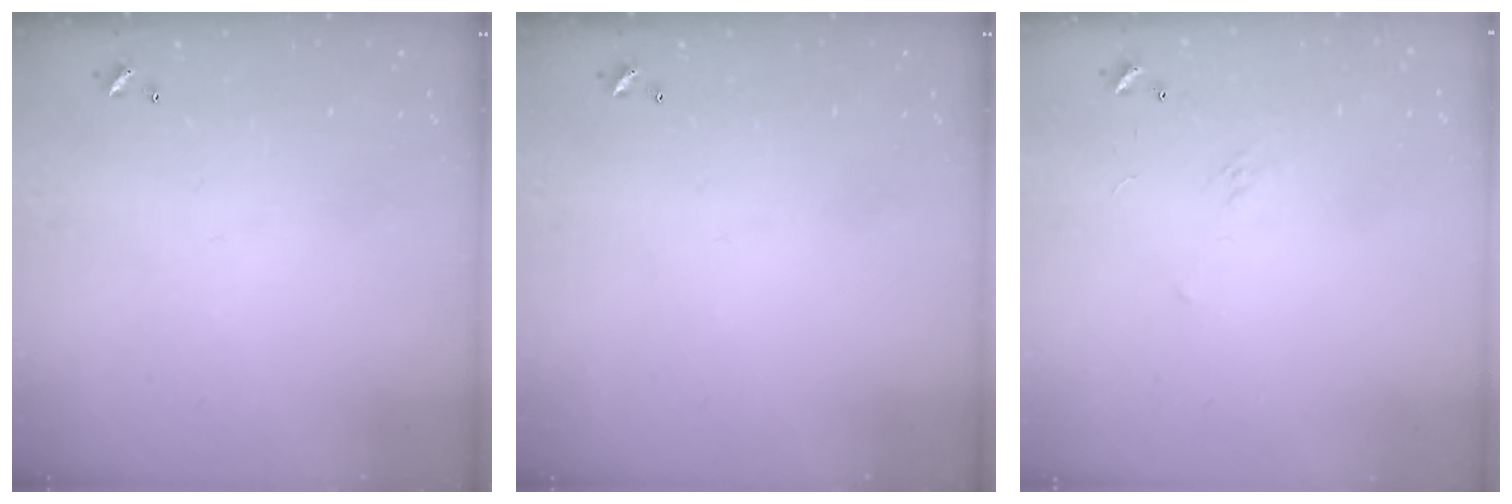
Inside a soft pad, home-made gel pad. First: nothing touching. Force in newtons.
{"total": 0.0}
{"total": 6.1, "press": 6.1, "slide": 0.9}